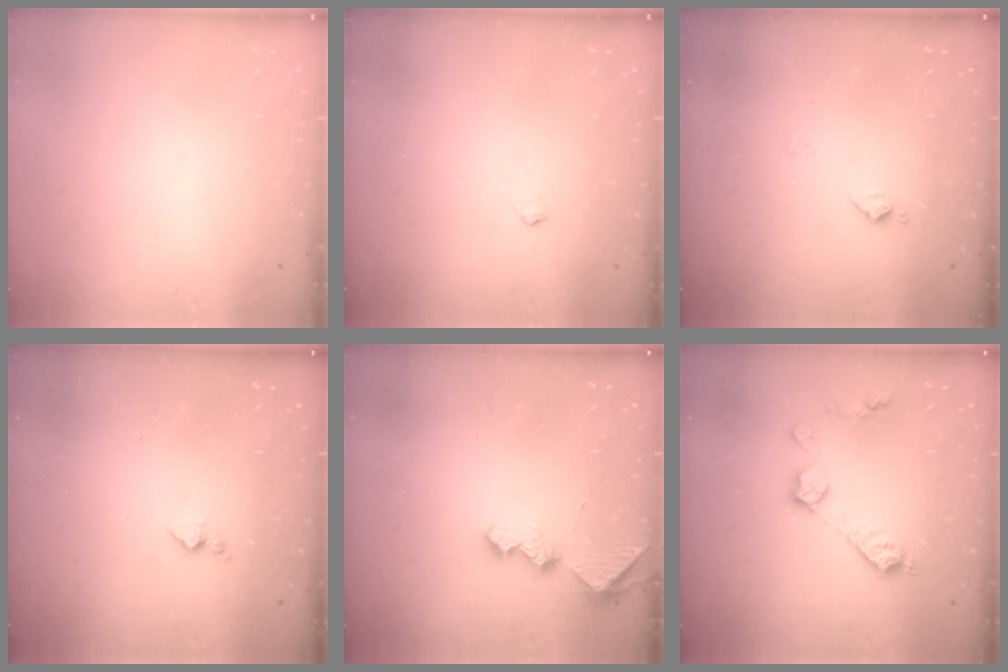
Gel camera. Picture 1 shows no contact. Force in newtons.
{"total": 3.5, "press": 3.5, "slide": 0.5}
{"total": 6.0, "press": 5.9, "slide": 0.9}
{"total": 5.2, "press": 5.1, "slide": 0.5}
{"total": 6.6, "press": 6.6, "slide": 0.3}
{"total": 11.1, "press": 11.1, "slide": 0.5}